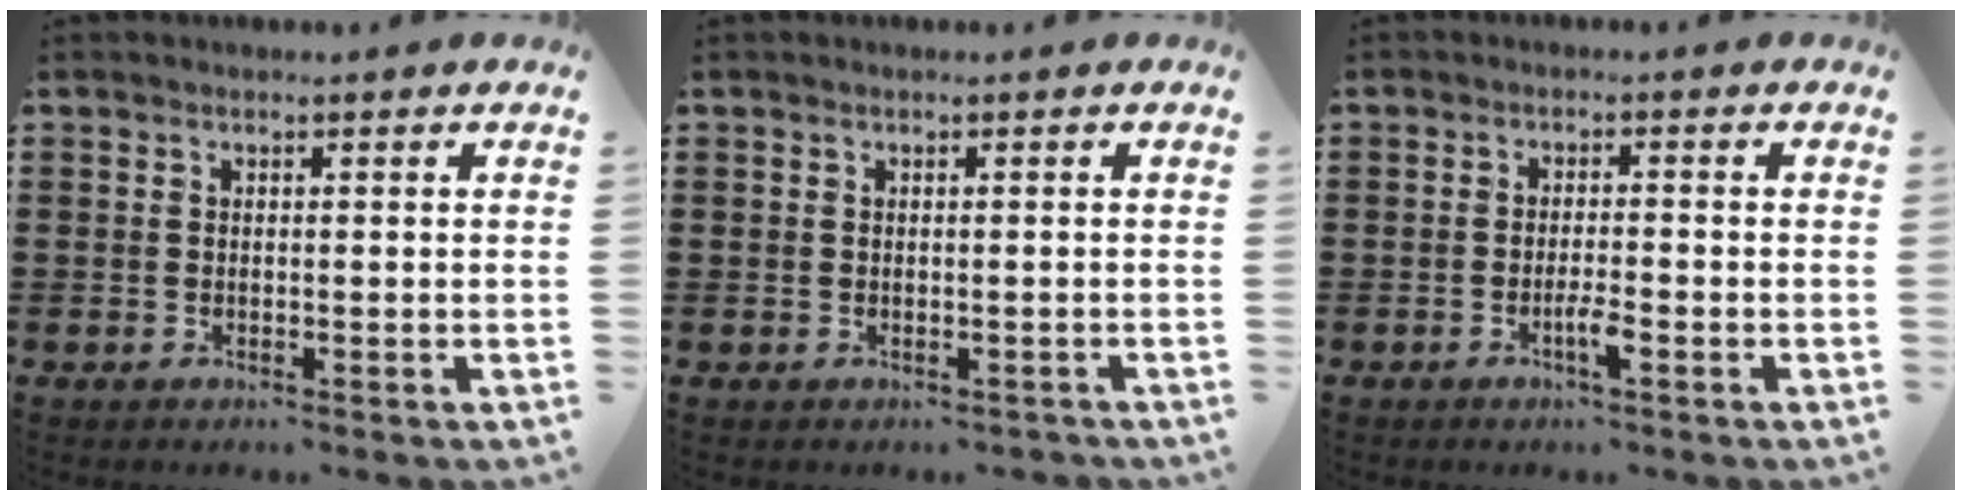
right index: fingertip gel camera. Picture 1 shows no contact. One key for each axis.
{"total": 0.5, "fx": -0.1, "fy": 0.5, "fz": 0.1, "tx": -0.004, "ty": 0.003, "tz": -0.003}
{"total": 2.8, "fx": -1.4, "fy": 0.3, "fz": 2.4, "tx": -0.042, "ty": 0.000, "tz": -0.024}